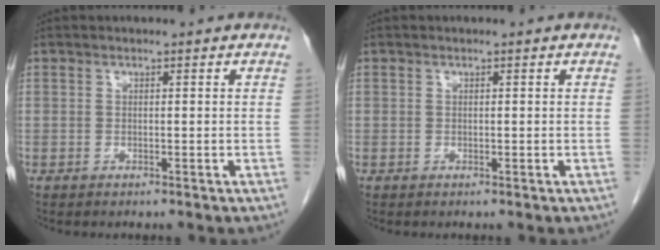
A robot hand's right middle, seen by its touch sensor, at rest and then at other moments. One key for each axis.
{"total": 0.0}